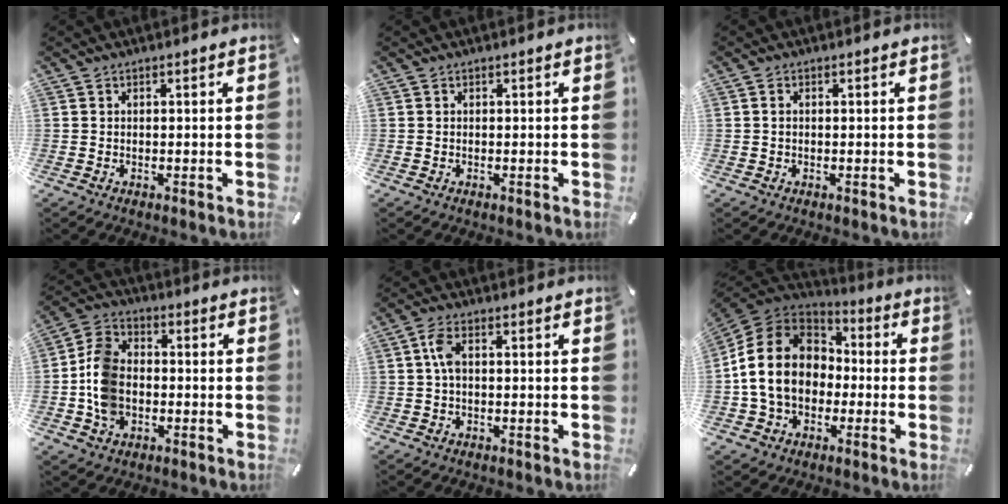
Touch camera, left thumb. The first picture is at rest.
{"total": 0.0}
{"total": 0.8, "force": [0.1, 0.5, 0.6], "torque": [-0.012, 0.004, -0.001]}
{"total": 9.8, "force": [-2.2, 7.7, 5.7], "torque": [-0.130, 0.023, -0.037]}
{"total": 4.1, "force": [0.1, 1.7, 3.7], "torque": [-0.085, 0.002, -0.003]}
{"total": 16.3, "force": [-2.1, 13.5, 9.0], "torque": [-0.206, 0.029, -0.041]}